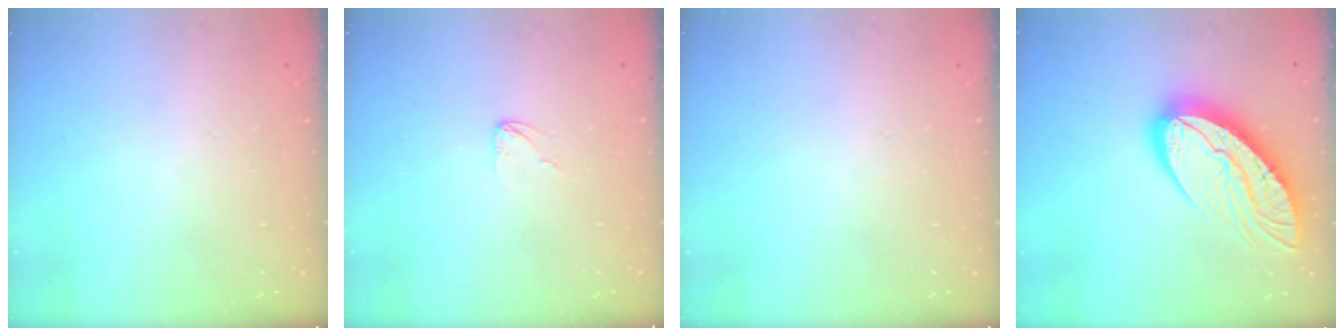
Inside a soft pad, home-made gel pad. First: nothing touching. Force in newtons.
{"total": 2.7, "press": 2.7, "slide": 0.2}
{"total": 0.0}
{"total": 16.2, "press": 16.2, "slide": 1.4}